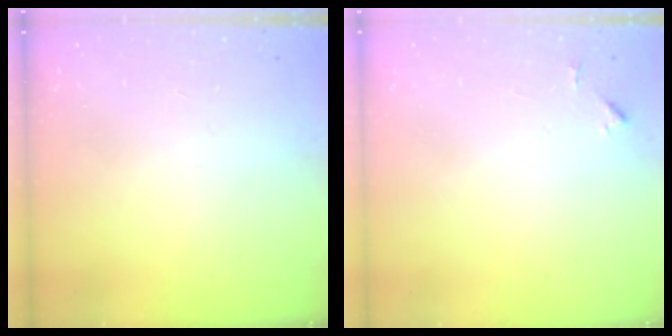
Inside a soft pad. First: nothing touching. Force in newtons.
{"total": 3.5, "press": 3.5, "slide": 0.5}